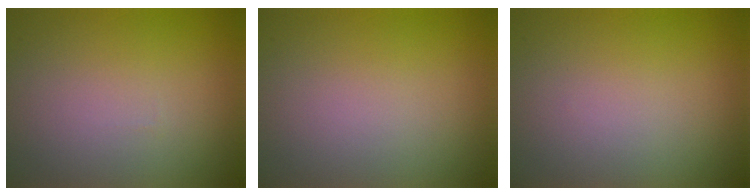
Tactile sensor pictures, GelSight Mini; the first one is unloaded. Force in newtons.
{"total": 0.0}
{"total": 0.0}